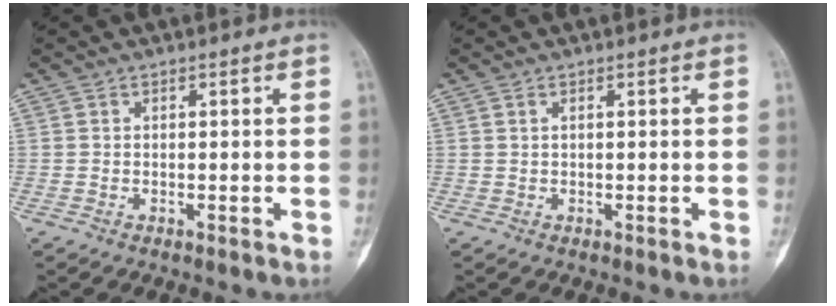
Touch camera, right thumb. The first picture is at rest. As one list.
[{"total": 0.0}]